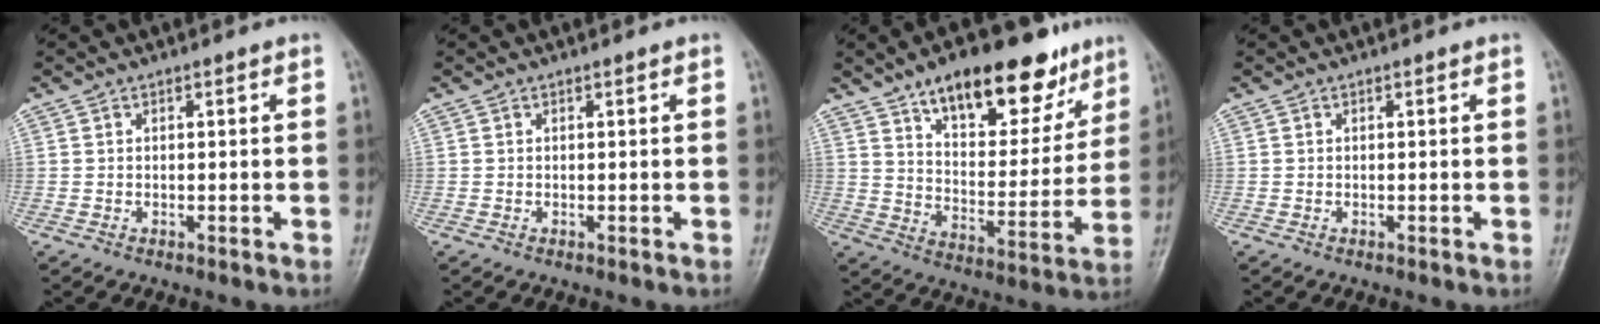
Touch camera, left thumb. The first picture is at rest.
{"total": 0.0}
{"total": 20.8, "force": [13.2, 9.1, 13.2], "torque": [-0.142, -0.053, 0.208]}
{"total": 0.0}